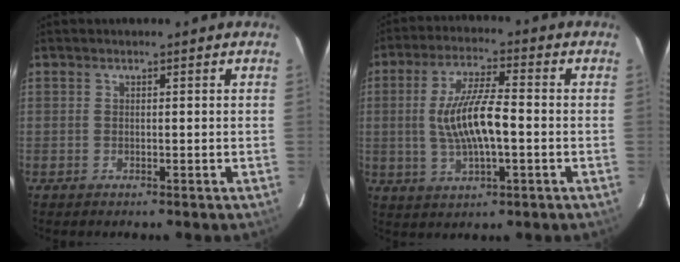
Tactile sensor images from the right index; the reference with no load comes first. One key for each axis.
{"total": 10.8, "fx": -1.0, "fy": 2.7, "fz": 10.4, "tx": -0.200, "ty": 0.001, "tz": -0.013}